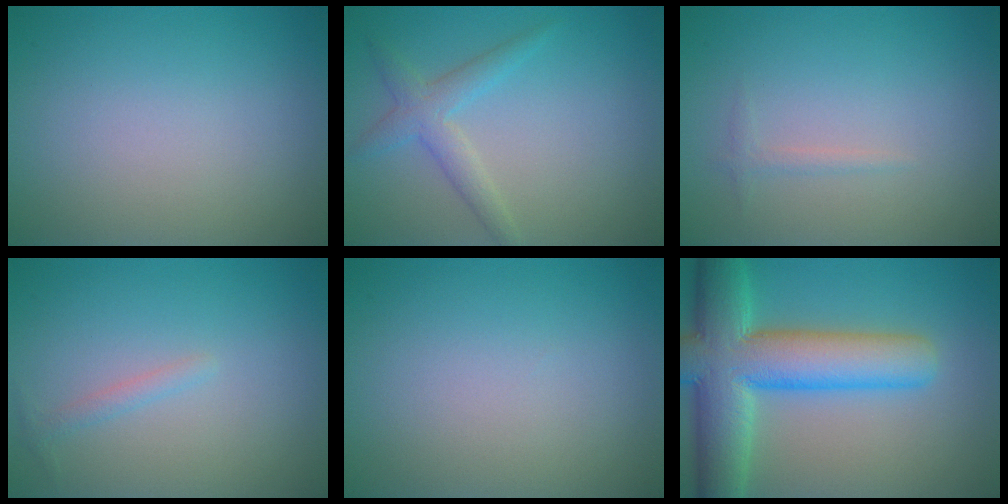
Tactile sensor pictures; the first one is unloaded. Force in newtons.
{"total": 2.6, "press": 2.6, "slide": 0.1}
{"total": 0.8, "press": 0.8, "slide": 0.0}
{"total": 0.9, "press": 0.9, "slide": 0.0}
{"total": 0.0}
{"total": 10.8, "press": 10.8, "slide": 0.5}